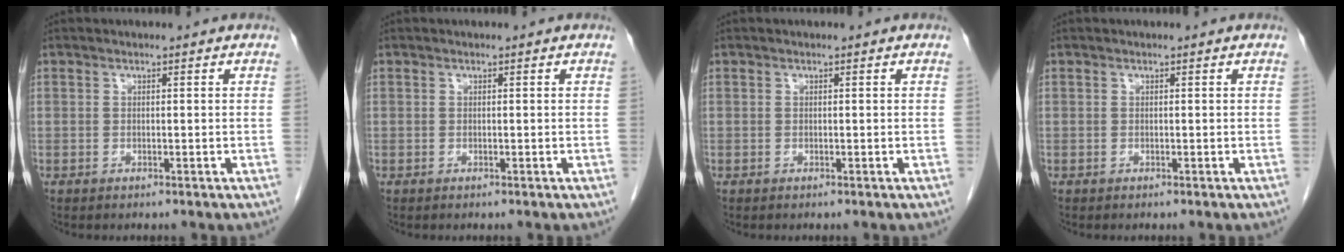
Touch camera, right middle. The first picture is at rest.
{"total": 0.0}
{"total": 0.0}
{"total": 0.0}